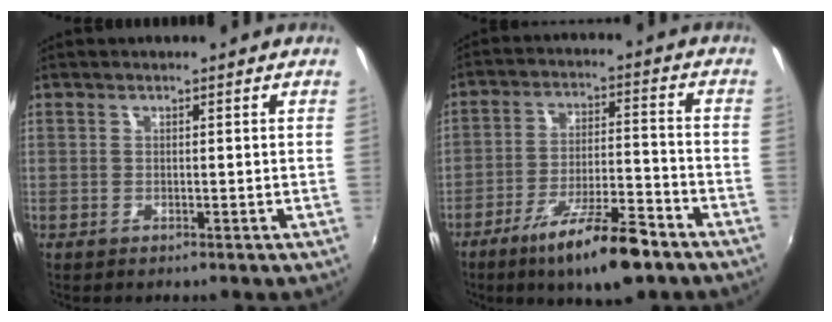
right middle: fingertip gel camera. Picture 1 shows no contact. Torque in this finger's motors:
{"motor_torque": [1.12, -1.02, 0.55, 0.17]}